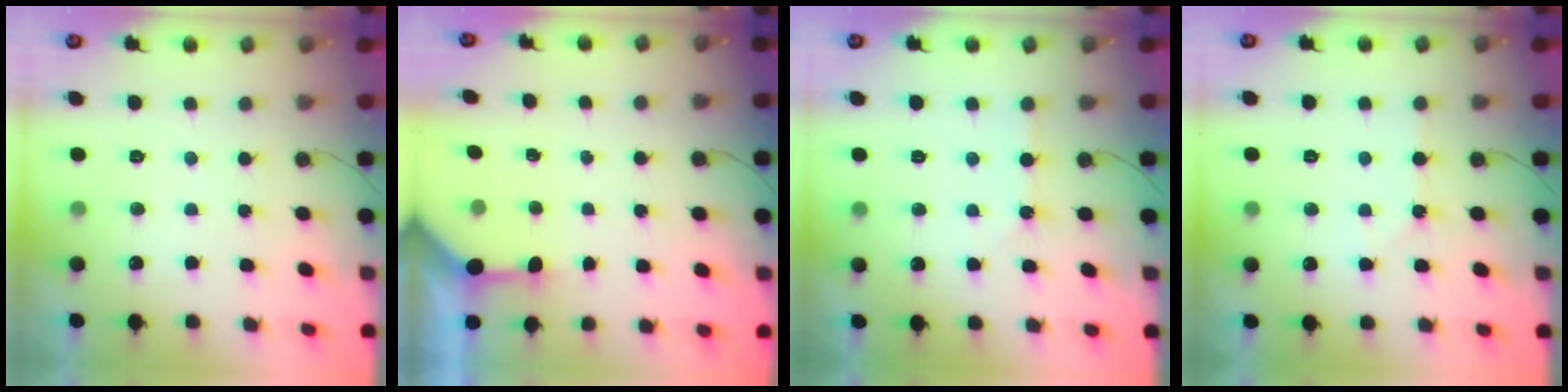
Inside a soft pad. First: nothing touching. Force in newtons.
{"total": 3.5, "press": 3.4, "slide": 0.4}
{"total": 2.3, "press": 2.3, "slide": 0.4}
{"total": 4.4, "press": 4.4, "slide": 0.7}